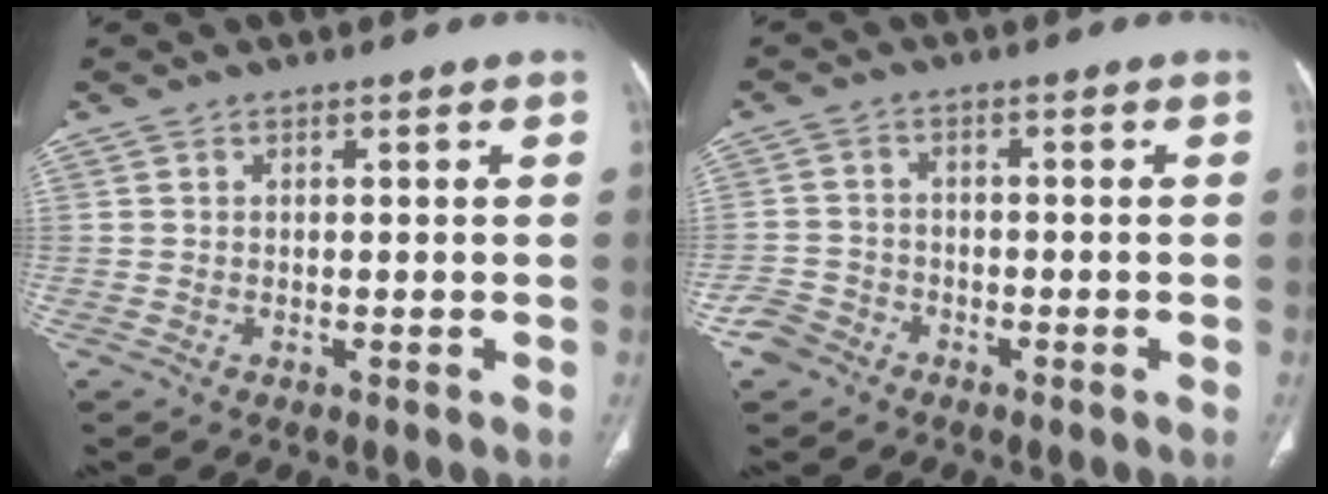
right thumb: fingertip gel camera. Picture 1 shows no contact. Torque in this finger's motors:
{"motor_torque": [0.48, 0.38, 0.28, -0.25, 0.00]}